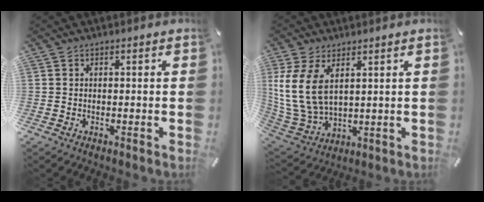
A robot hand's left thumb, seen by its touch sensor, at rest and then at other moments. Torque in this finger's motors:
{"motor_torque": [1.37, 0.71, 1.98, -0.79, 0.39]}